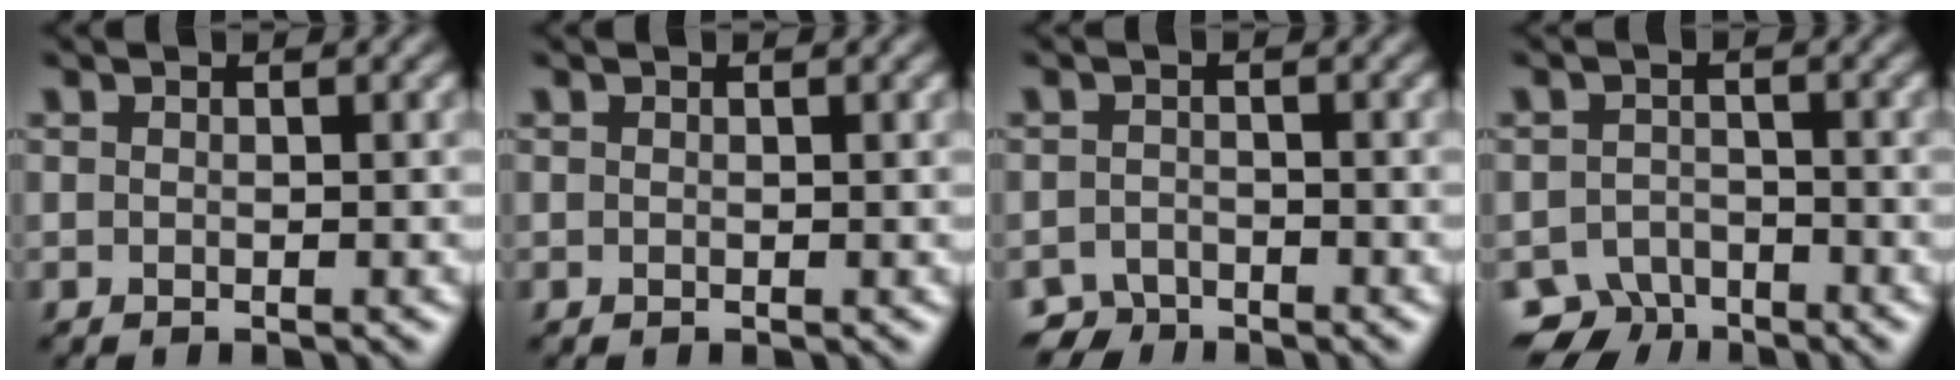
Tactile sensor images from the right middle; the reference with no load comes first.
{"total": 0.0}
{"total": 1.7, "force": [-1.6, 0.3, -0.5], "torque": [0.008, 0.009, -0.034]}
{"total": 2.9, "force": [-2.5, 1.5, 0.1], "torque": [0.003, 0.004, -0.050]}